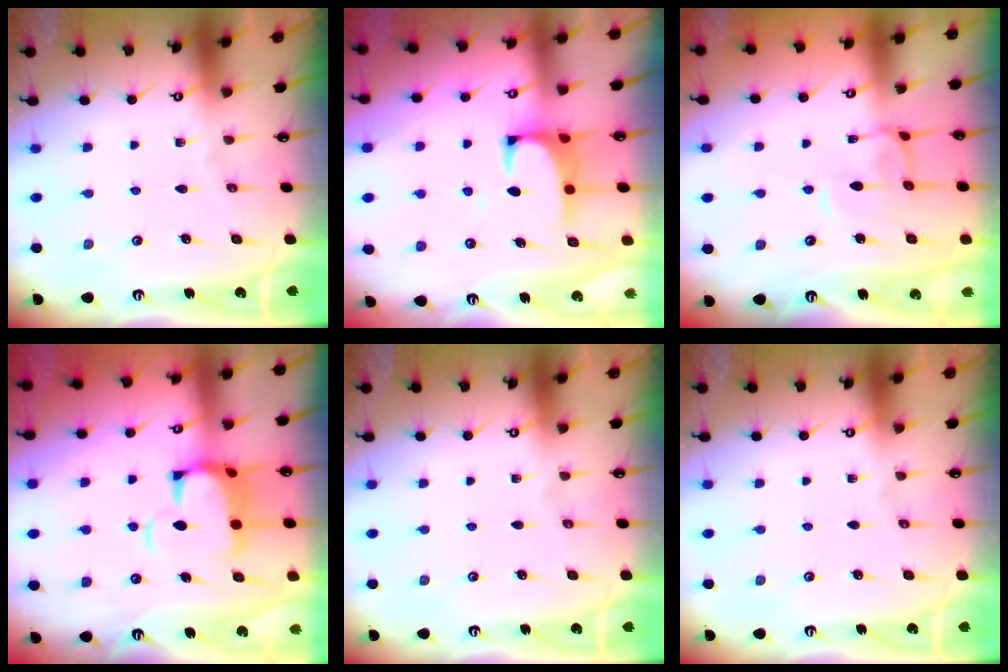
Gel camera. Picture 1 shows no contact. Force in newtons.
{"total": 1.7, "press": 1.5, "slide": 0.7}
{"total": 1.4, "press": 1.3, "slide": 0.4}
{"total": 5.8, "press": 5.6, "slide": 1.4}
{"total": 0.0}
{"total": 0.0}